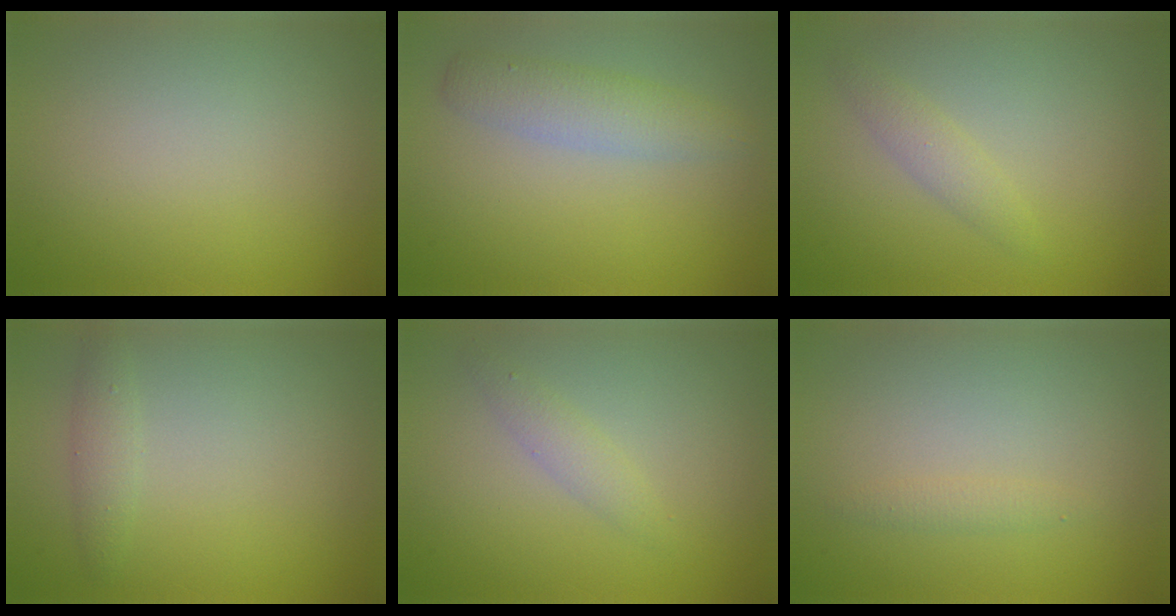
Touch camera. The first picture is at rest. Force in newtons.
{"total": 3.0, "press": 3.0, "slide": 0.1}
{"total": 1.5, "press": 1.5, "slide": 0.0}
{"total": 1.4, "press": 1.4, "slide": 0.1}
{"total": 1.5, "press": 1.5, "slide": 0.0}
{"total": 0.9, "press": 0.9, "slide": 0.0}